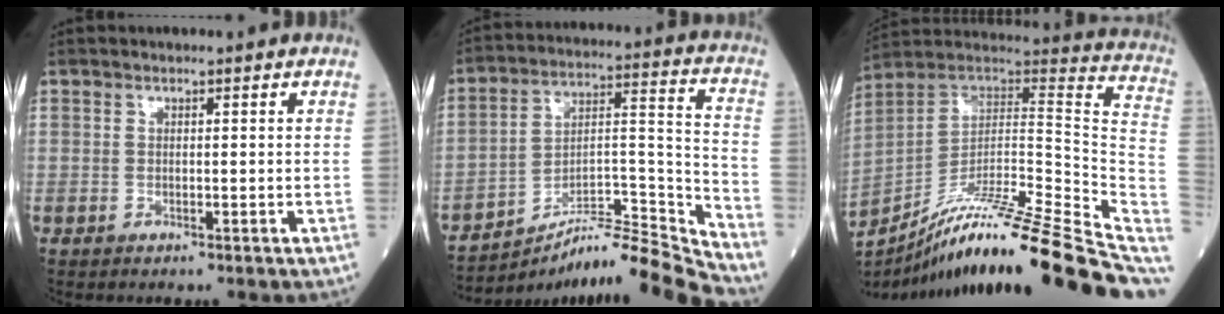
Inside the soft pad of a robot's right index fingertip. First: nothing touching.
{"total": 18.3, "force": [-17.4, -1.3, 5.5], "torque": [-0.092, 0.039, -0.280]}
{"total": 28.7, "force": [-21.6, -0.2, 19.0], "torque": [-0.204, -0.001, -0.337]}